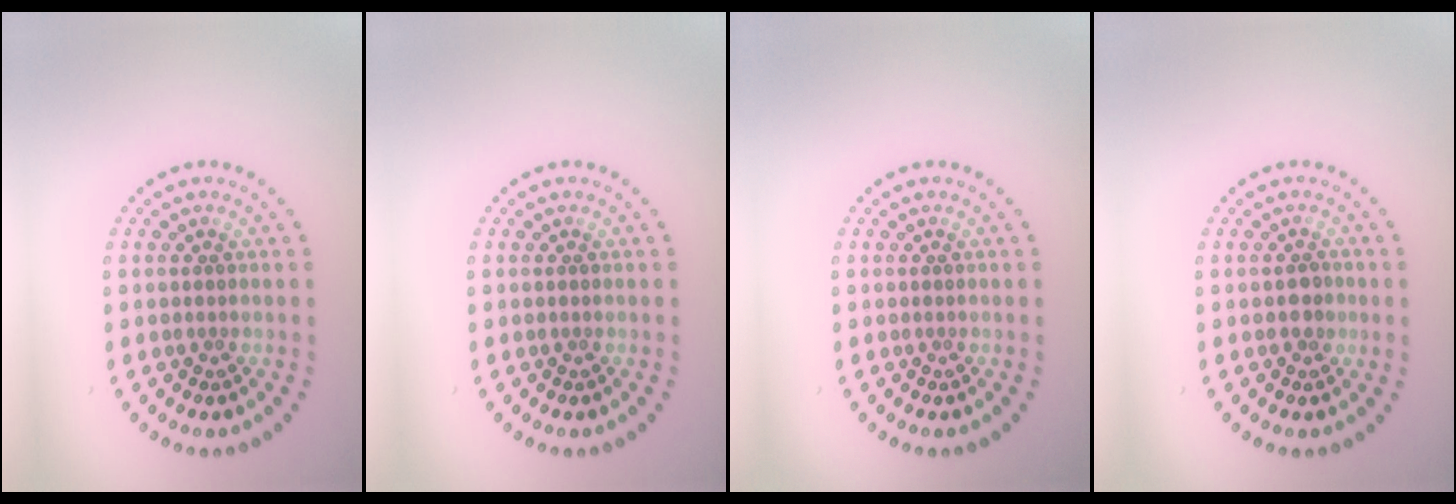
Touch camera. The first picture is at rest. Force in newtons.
{"total": 0.0}
{"total": 0.0}
{"total": 1.3, "press": 1.2, "slide": 0.5}